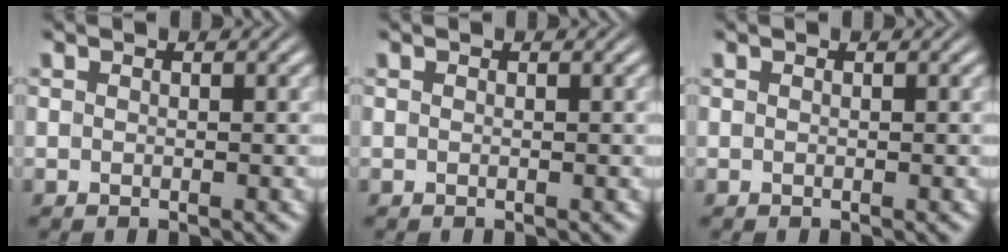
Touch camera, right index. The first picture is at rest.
{"total": 0.0}
{"total": 0.0}